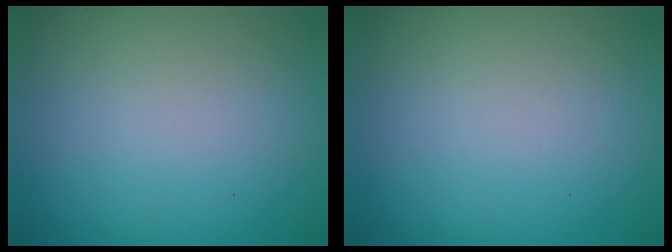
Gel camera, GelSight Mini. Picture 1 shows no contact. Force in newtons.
{"total": 0.0}